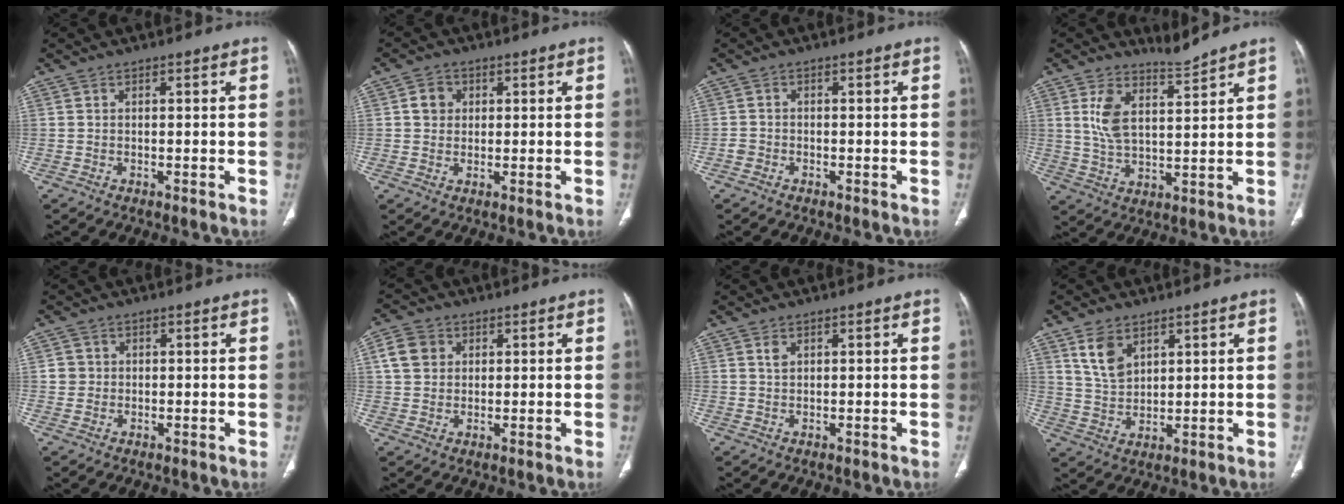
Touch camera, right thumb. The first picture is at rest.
{"total": 3.8, "force": [0.8, 3.3, 1.5], "torque": [-0.006, 0.002, 0.012]}
{"total": 1.5, "force": [-0.9, 1.2, 0.3], "torque": [-0.007, 0.005, -0.023]}
{"total": 6.4, "force": [4.7, 1.7, 4.0], "torque": [-0.074, -0.040, 0.100]}
{"total": 2.3, "force": [0.3, 2.2, 0.4], "torque": [0.008, 0.003, 0.006]}
{"total": 5.9, "force": [1.8, 4.9, 2.8], "torque": [-0.034, 0.002, 0.032]}
{"total": 1.3, "force": [0.7, 0.8, 0.8], "torque": [-0.011, -0.001, 0.014]}
{"total": 6.7, "force": [3.7, 4.1, 3.7], "torque": [-0.057, -0.019, 0.079]}